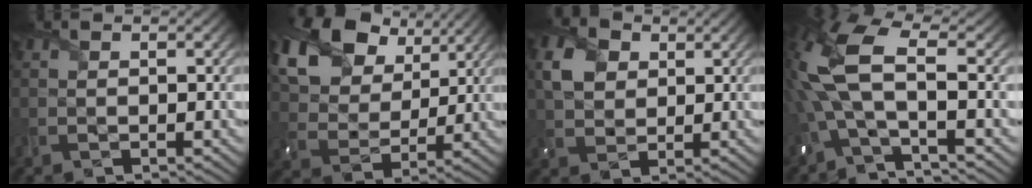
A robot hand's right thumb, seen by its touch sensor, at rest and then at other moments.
{"total": 18.7, "force": [10.6, 12.3, 9.5], "torque": [-0.246, 0.040, 0.222]}
{"total": 5.3, "force": [1.9, 4.0, 2.9], "torque": [-0.074, 0.005, 0.036]}
{"total": 10.7, "force": [-0.2, 4.0, 9.9], "torque": [-0.252, 0.004, -0.023]}